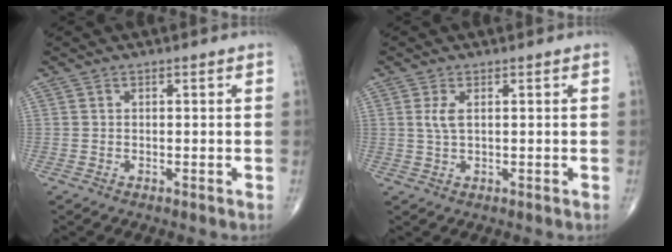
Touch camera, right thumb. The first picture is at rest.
{"total": 2.4, "force": [0.7, 0.8, 2.2], "torque": [-0.056, 0.001, 0.019]}